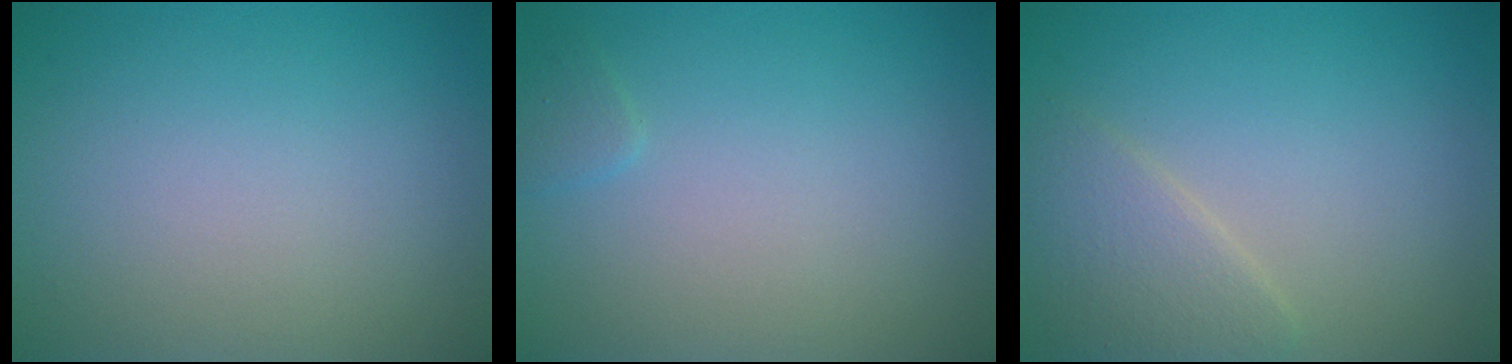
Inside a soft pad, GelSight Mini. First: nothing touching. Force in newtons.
{"total": 0.8, "press": 0.7, "slide": 0.2}
{"total": 2.8, "press": 2.8, "slide": 0.3}